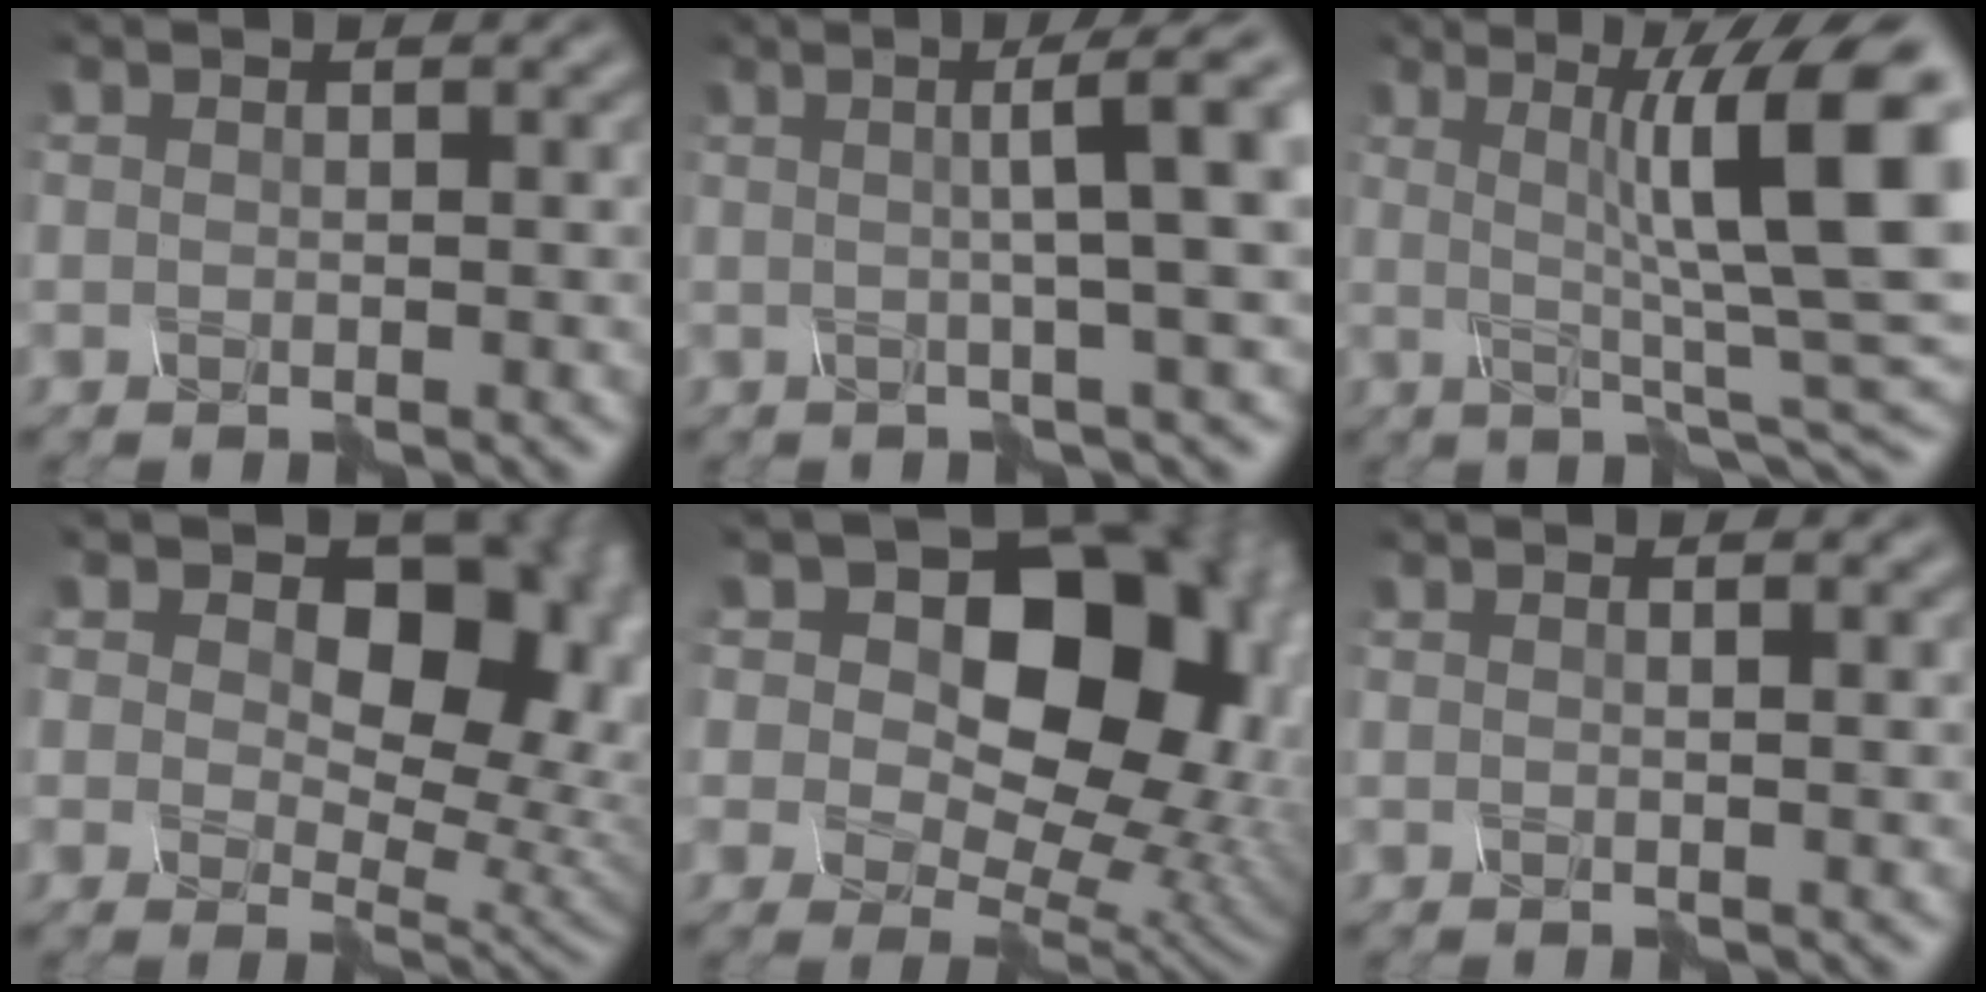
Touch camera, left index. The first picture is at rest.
{"total": 7.0, "force": [0.8, 1.1, 6.9], "torque": [-0.071, 0.018, 0.033]}
{"total": 10.1, "force": [1.1, 1.3, 10.0], "torque": [-0.136, 0.010, 0.041]}
{"total": 11.0, "force": [2.5, 7.4, 7.7], "torque": [-0.096, -0.008, 0.071]}
{"total": 14.8, "force": [3.7, 10.2, 10.0], "torque": [-0.124, 0.022, 0.087]}
{"total": 0.8, "force": [0.1, 0.3, 0.8], "torque": [-0.006, 0.007, -0.002]}